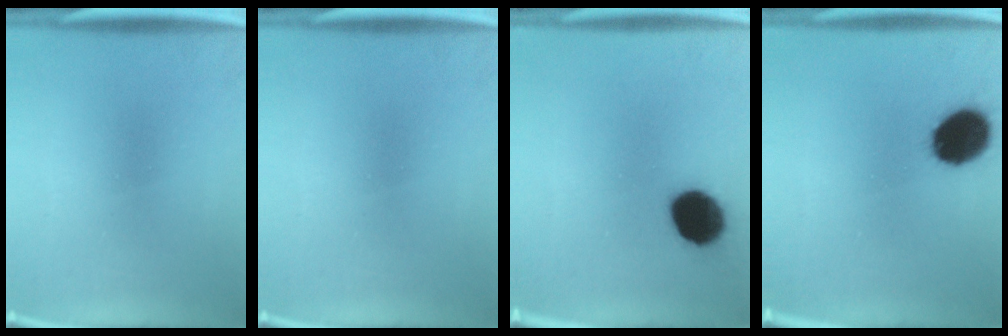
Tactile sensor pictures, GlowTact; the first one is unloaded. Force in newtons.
{"total": 0.0}
{"total": 12.6}
{"total": 14.0}